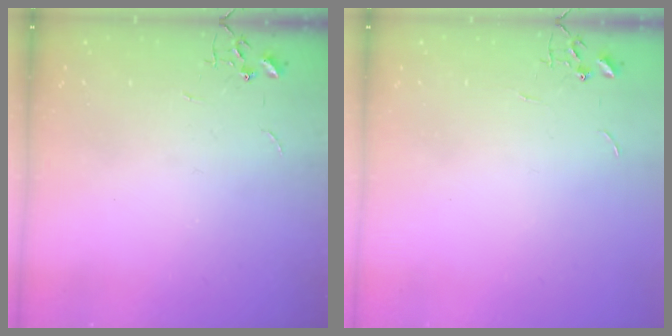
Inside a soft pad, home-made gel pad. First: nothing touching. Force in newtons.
{"total": 0.0}